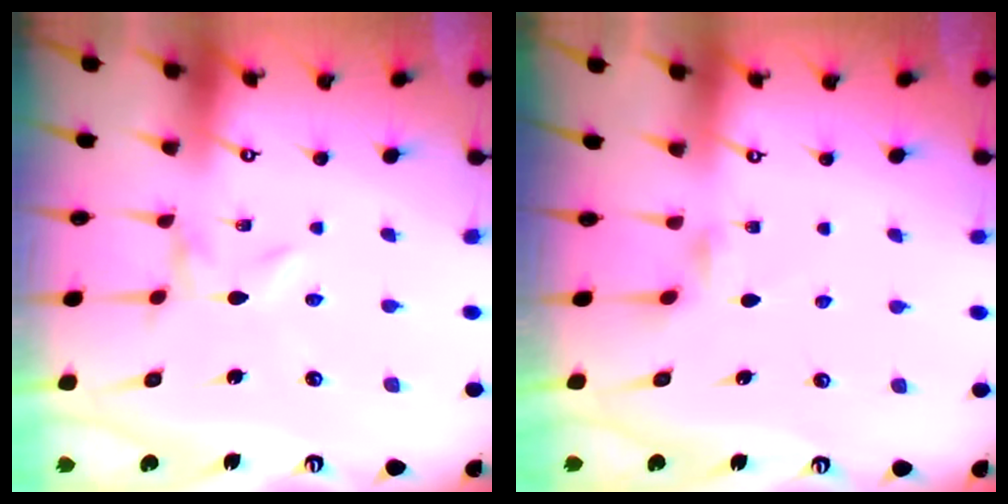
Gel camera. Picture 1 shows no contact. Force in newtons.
{"total": 2.4, "press": 2.3, "slide": 0.5}